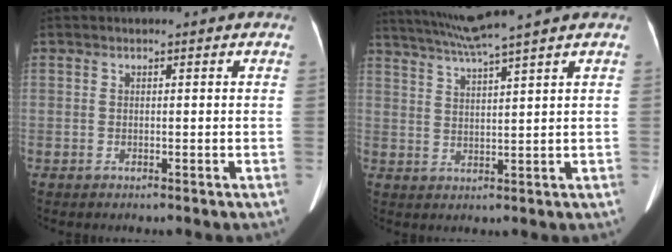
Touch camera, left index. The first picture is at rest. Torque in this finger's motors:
{"motor_torque": [0.48, -0.50, 0.33, 0.11]}